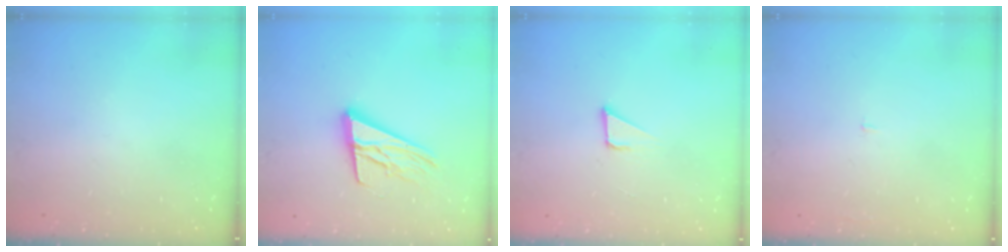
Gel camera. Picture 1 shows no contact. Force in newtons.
{"total": 15.9, "press": 15.6, "slide": 2.7}
{"total": 2.2, "press": 2.2, "slide": 0.2}
{"total": 1.2, "press": 1.2, "slide": 0.1}